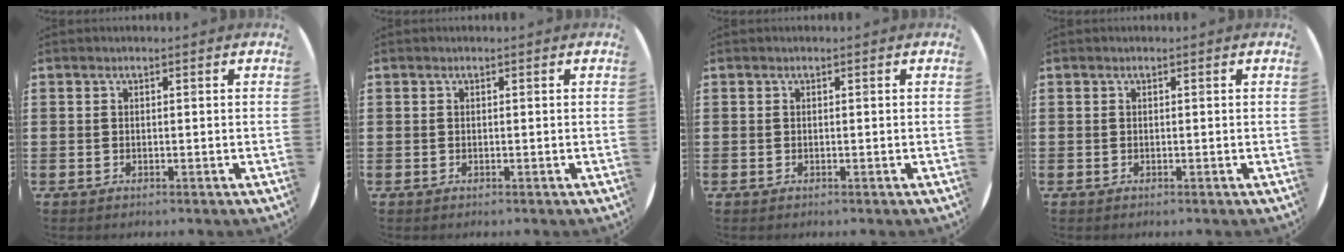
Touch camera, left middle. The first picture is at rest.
{"total": 0.0}
{"total": 0.0}
{"total": 0.0}